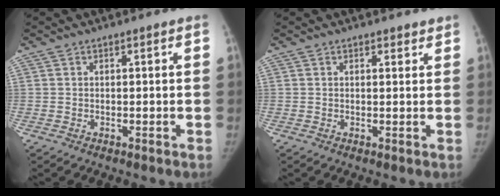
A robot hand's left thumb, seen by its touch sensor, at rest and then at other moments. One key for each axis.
{"total": 1.2, "fx": 1.0, "fy": 0.6, "fz": 0.3, "tx": 0.005, "ty": -0.007, "tz": 0.010}